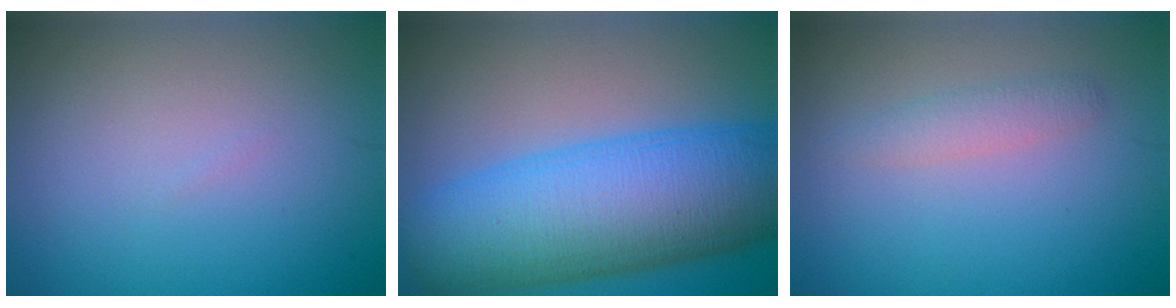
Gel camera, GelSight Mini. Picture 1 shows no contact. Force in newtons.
{"total": 13.1, "press": 13.1, "slide": 0.1}
{"total": 1.6, "press": 1.6, "slide": 0.0}